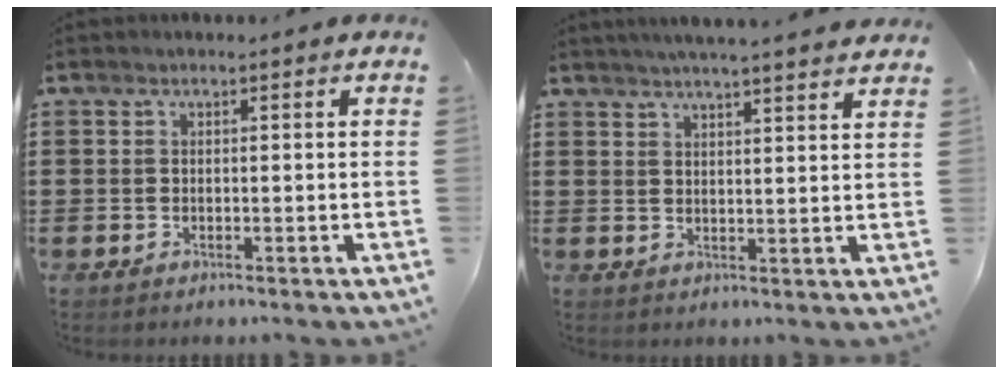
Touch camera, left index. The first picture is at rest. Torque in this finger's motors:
{"motor_torque": [1.55, -0.59, 0.35, 0.08]}